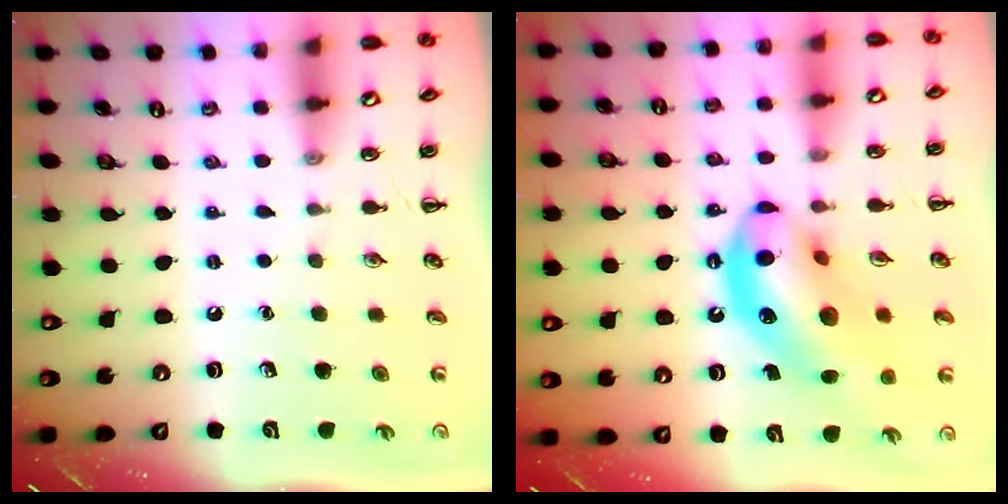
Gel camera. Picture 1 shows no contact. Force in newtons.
{"total": 16.9, "press": 16.4, "slide": 4.3}